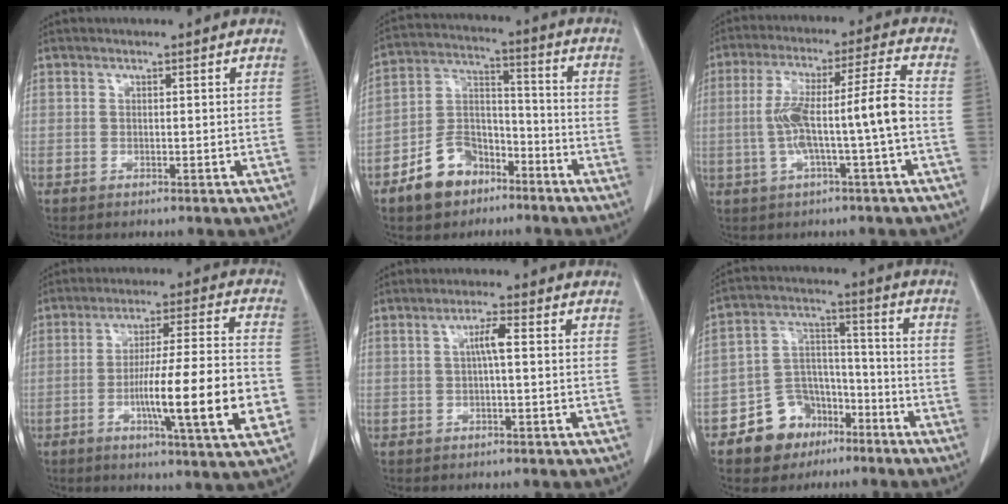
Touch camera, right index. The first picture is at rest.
{"total": 10.3, "force": [-6.4, 6.5, 4.6], "torque": [-0.098, 0.021, -0.112]}
{"total": 11.0, "force": [-1.6, -0.3, 10.9], "torque": [-0.201, 0.028, -0.025]}
{"total": 16.8, "force": [-4.3, 0.5, 16.3], "torque": [-0.242, -0.002, -0.064]}
{"total": 2.9, "force": [0.3, 0.2, 2.9], "torque": [-0.055, 0.004, 0.006]}
{"total": 10.3, "force": [-6.2, 7.6, 3.2], "torque": [-0.056, 0.036, -0.100]}